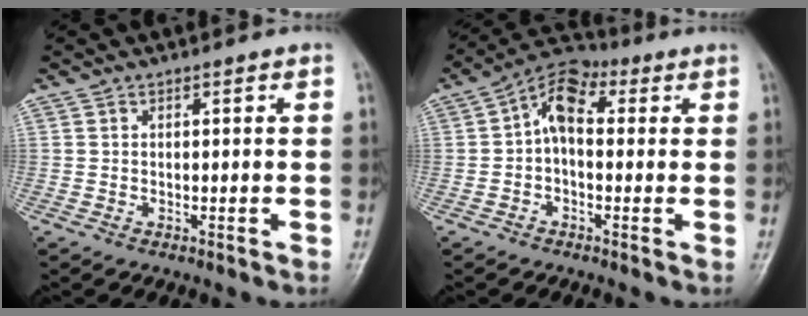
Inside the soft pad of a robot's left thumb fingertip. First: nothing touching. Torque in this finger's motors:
{"motor_torque": [-0.29, 0.62, 0.52, 0.57, 0.10]}